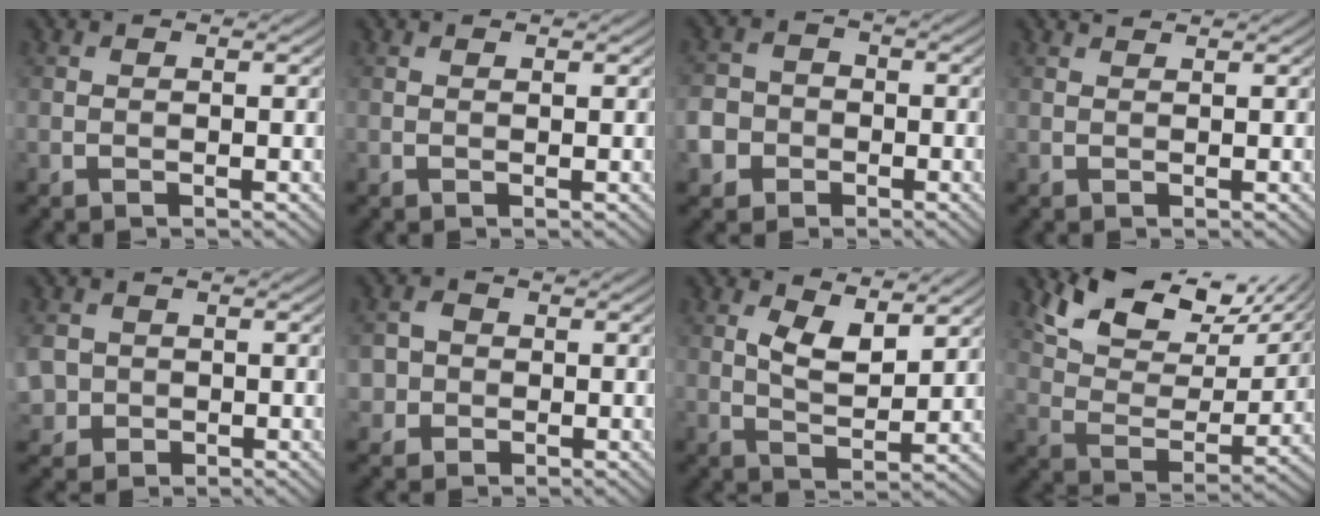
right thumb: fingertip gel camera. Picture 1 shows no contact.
{"total": 0.0}
{"total": 5.5, "force": [-2.5, 4.6, 1.7], "torque": [-0.043, -0.009, -0.063]}
{"total": 0.5, "force": [0.5, -0.1, 0.1], "torque": [-0.006, 0.001, 0.011]}
{"total": 4.1, "force": [-0.4, 3.8, 1.5], "torque": [-0.052, -0.012, -0.012]}
{"total": 2.8, "force": [-0.5, 2.6, 0.7], "torque": [-0.013, 0.000, -0.017]}
{"total": 5.5, "force": [2.7, 2.4, 4.2], "torque": [-0.087, -0.010, 0.051]}
{"total": 13.6, "force": [10.1, 5.3, 7.4], "torque": [-0.148, -0.003, 0.159]}